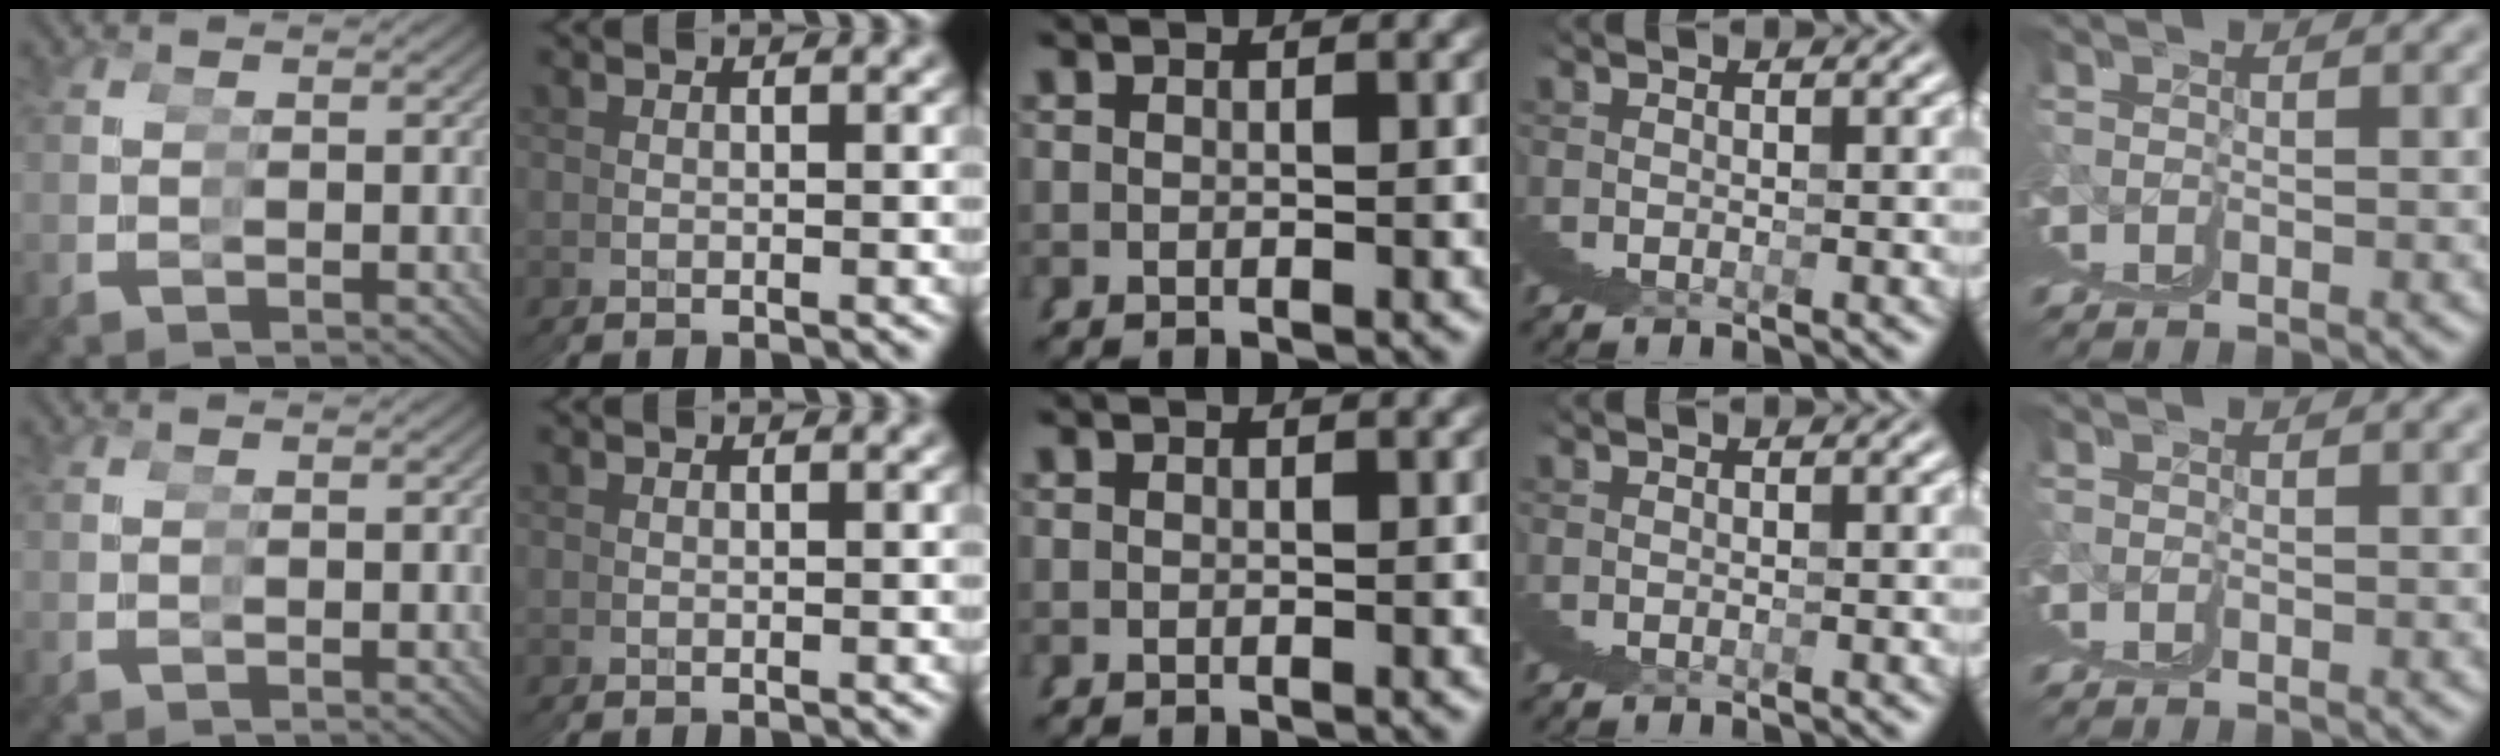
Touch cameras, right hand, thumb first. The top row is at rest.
{}